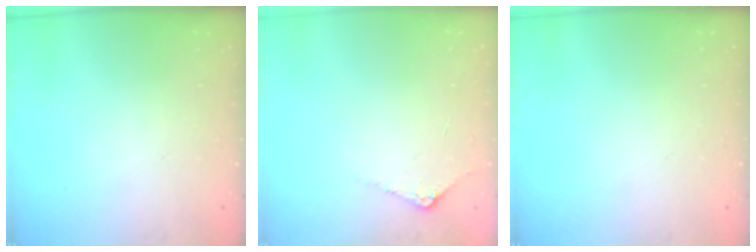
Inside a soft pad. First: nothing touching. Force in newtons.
{"total": 6.0, "press": 5.9, "slide": 0.7}
{"total": 0.0}